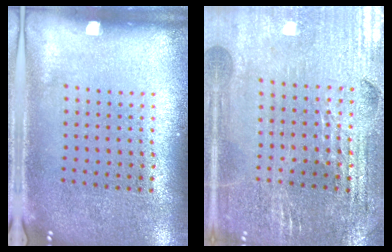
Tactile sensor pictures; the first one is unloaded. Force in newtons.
{"total": 2.9, "press": 2.8, "slide": 0.5}